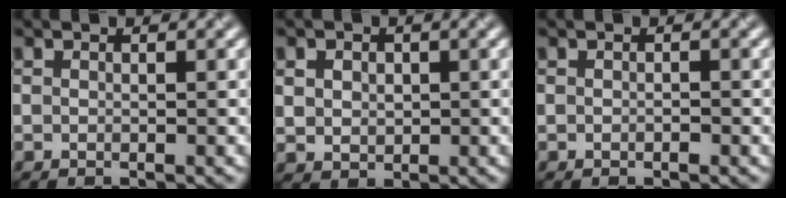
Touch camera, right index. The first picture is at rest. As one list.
[{"total": 2.5, "force": [0.8, 2.0, 1.2], "torque": [-0.029, 0.006, 0.018]}, {"total": 0.5, "force": [-0.2, 0.2, 0.4], "torque": [-0.007, 0.001, -0.003]}]